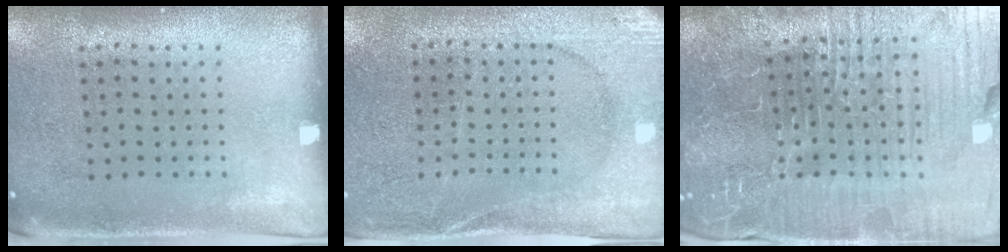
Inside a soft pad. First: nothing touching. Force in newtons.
{"total": 2.7, "press": 2.7, "slide": 0.2}
{"total": 7.1, "press": 6.4, "slide": 3.1}